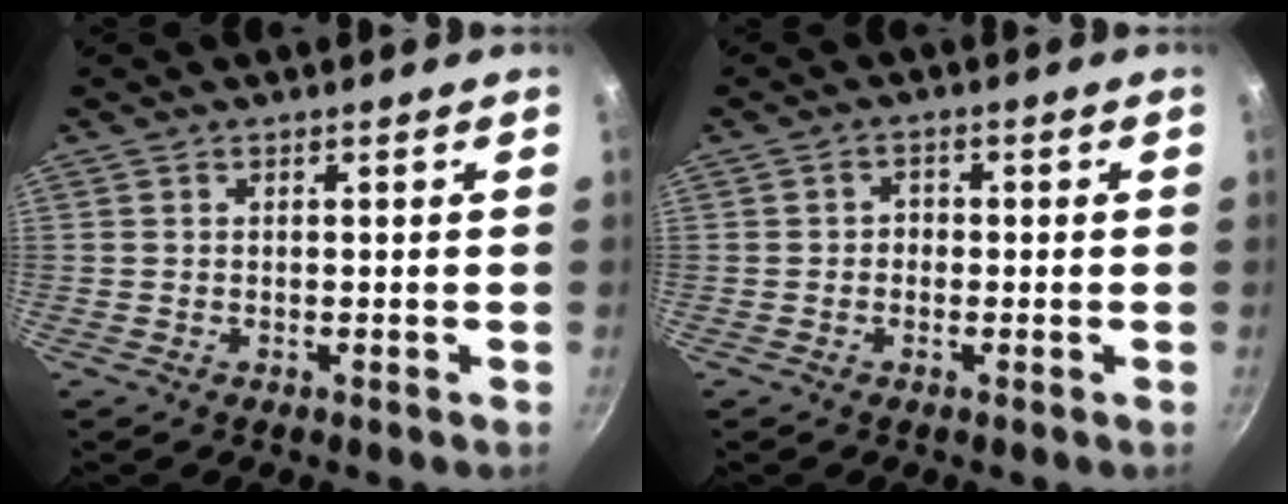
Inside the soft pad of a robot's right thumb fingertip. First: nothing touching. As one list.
[{"total": 1.9, "force": [-0.4, 1.6, 0.8], "torque": [-0.003, 0.006, -0.010]}]